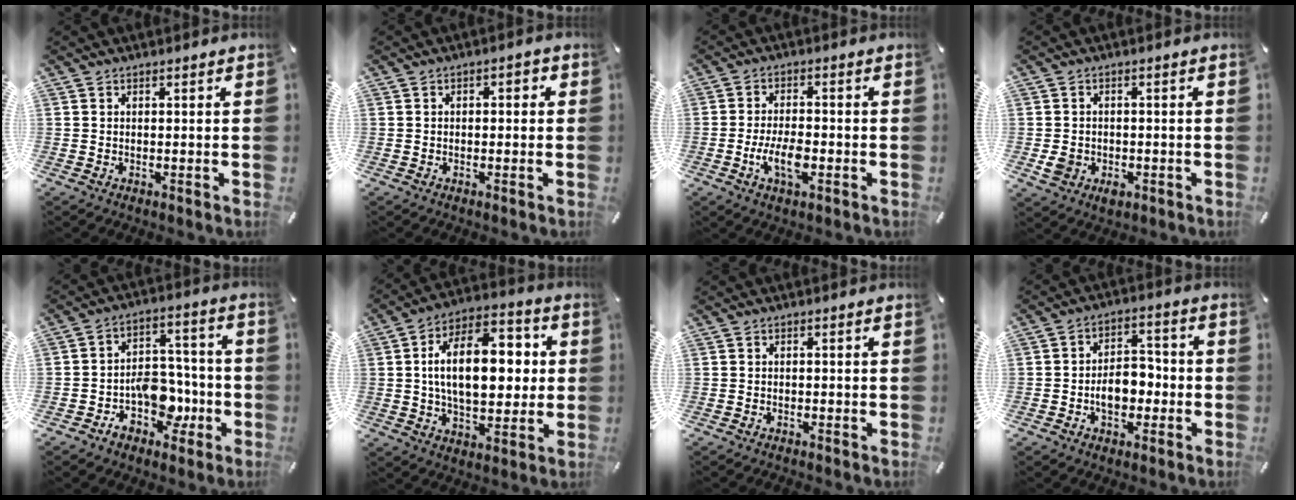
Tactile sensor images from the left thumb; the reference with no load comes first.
{"total": 1.8, "force": [-0.9, 1.1, 1.1], "torque": [-0.021, 0.010, -0.019]}
{"total": 6.9, "force": [-2.3, 3.1, 5.7], "torque": [-0.125, 0.001, -0.044]}
{"total": 4.0, "force": [-1.4, 3.2, 1.9], "torque": [-0.035, -0.001, -0.027]}
{"total": 11.4, "force": [-4.2, 8.8, 5.9], "torque": [-0.064, 0.026, -0.065]}
{"total": 19.1, "force": [2.0, 11.0, 15.5], "torque": [-0.258, 0.008, 0.029]}
{"total": 0.6, "force": [-0.5, 0.2, 0.2], "torque": [-0.003, 0.001, -0.011]}
{"total": 7.7, "force": [-2.4, 5.7, 4.7], "torque": [-0.068, 0.016, -0.041]}